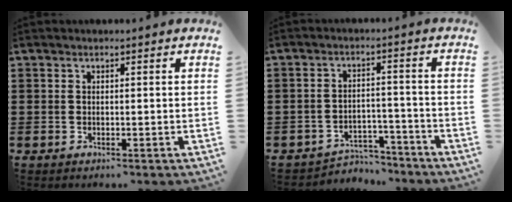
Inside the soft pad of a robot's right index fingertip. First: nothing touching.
{"total": 4.2, "force": [-4.0, 1.1, 0.6], "torque": [-0.013, 0.009, -0.083]}